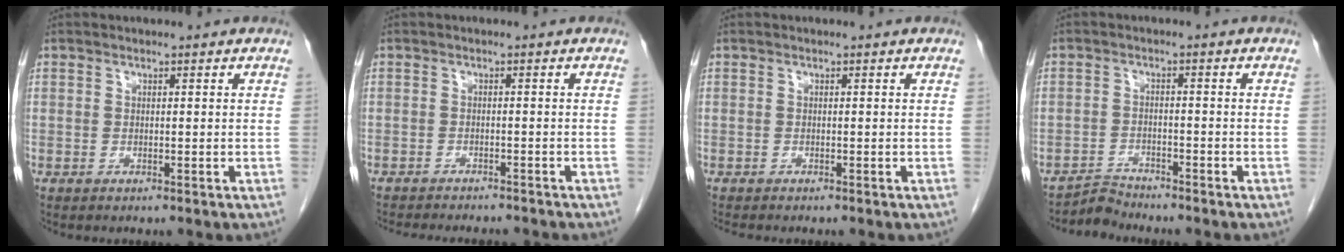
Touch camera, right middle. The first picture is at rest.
{"total": 10.4, "force": [-9.5, 2.1, 3.7], "torque": [-0.055, -0.007, -0.119]}
{"total": 1.7, "force": [-1.6, 0.2, 0.7], "torque": [-0.016, -0.004, -0.022]}
{"total": 2.7, "force": [-2.5, -0.1, -0.9], "torque": [0.022, -0.010, -0.044]}